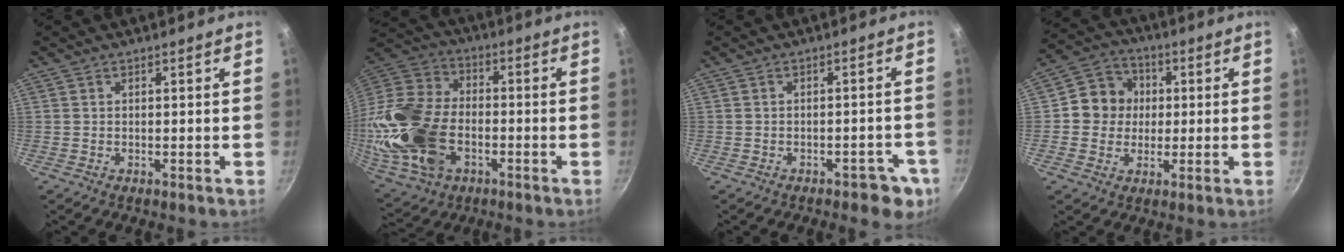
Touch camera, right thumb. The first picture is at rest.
{"total": 23.3, "force": [-5.2, 15.6, 16.5], "torque": [-0.343, 0.026, -0.096]}
{"total": 5.8, "force": [-3.1, 3.2, 3.8], "torque": [-0.010, 0.030, -0.022]}
{"total": 8.9, "force": [0.7, 8.4, 3.1], "torque": [-0.013, 0.015, -0.006]}